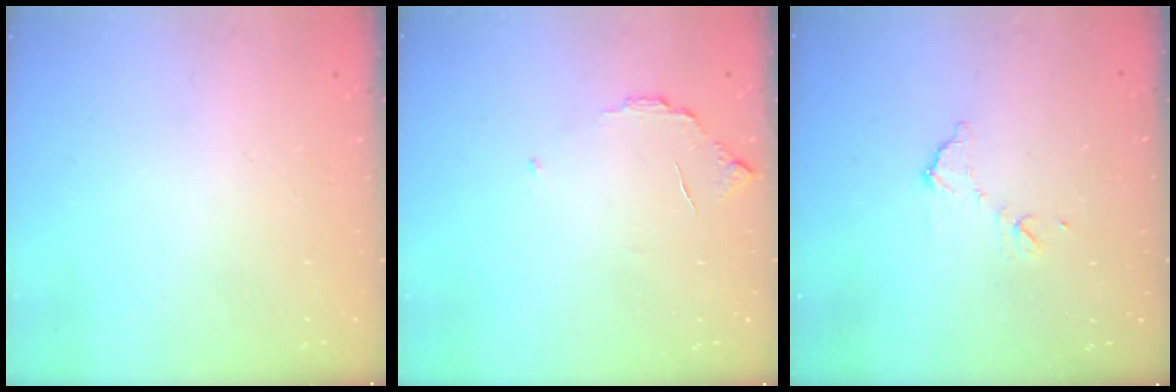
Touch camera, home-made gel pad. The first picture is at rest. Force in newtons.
{"total": 4.9, "press": 4.9, "slide": 0.4}
{"total": 7.7, "press": 7.7, "slide": 0.4}